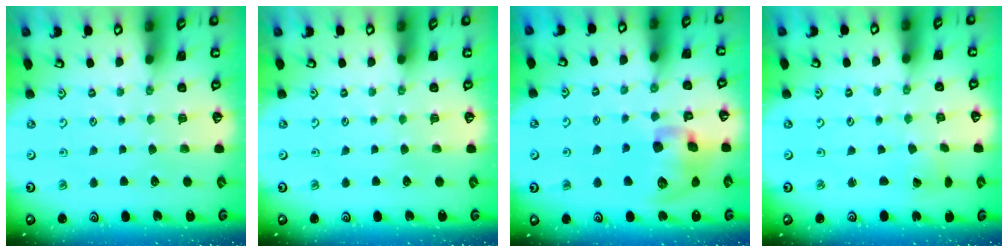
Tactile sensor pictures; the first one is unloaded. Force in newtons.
{"total": 0.0}
{"total": 13.9, "press": 13.8, "slide": 2.0}
{"total": 1.4, "press": 1.4, "slide": 0.1}